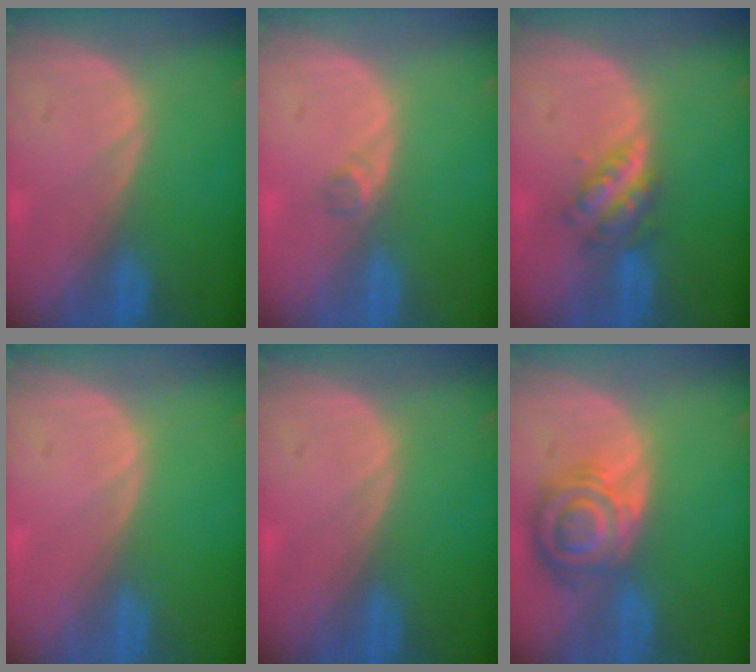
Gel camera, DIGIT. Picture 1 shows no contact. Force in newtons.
{"total": 1.3, "press": 1.1, "slide": 0.7}
{"total": 4.7, "press": 4.4, "slide": 1.5}
{"total": 0.0}
{"total": 0.0}
{"total": 8.2, "press": 7.2, "slide": 3.9}